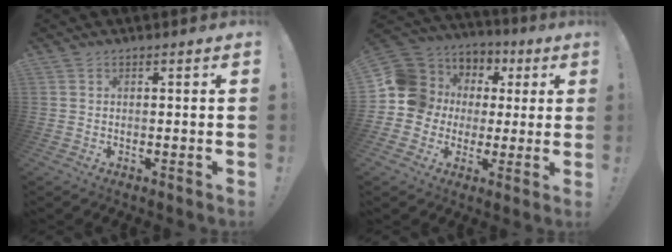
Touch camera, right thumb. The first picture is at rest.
{"total": 13.8, "force": [1.3, 13.1, 4.2], "torque": [-0.053, -0.002, 0.056]}